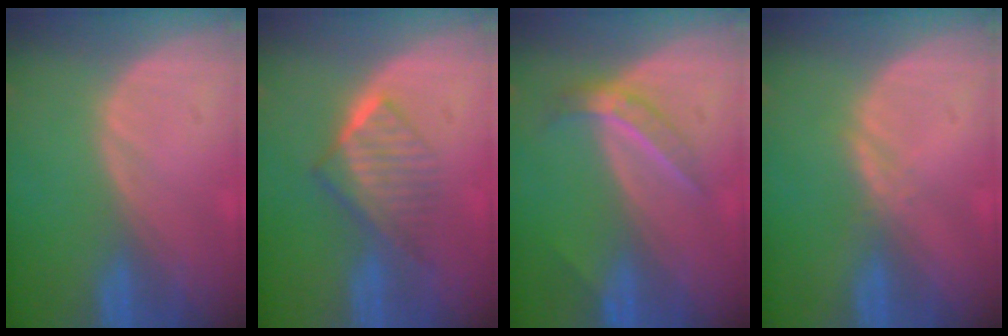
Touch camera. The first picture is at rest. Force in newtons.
{"total": 6.5, "press": 5.5, "slide": 3.4}
{"total": 4.6, "press": 4.1, "slide": 2.3}
{"total": 1.1, "press": 1.1, "slide": 0.1}